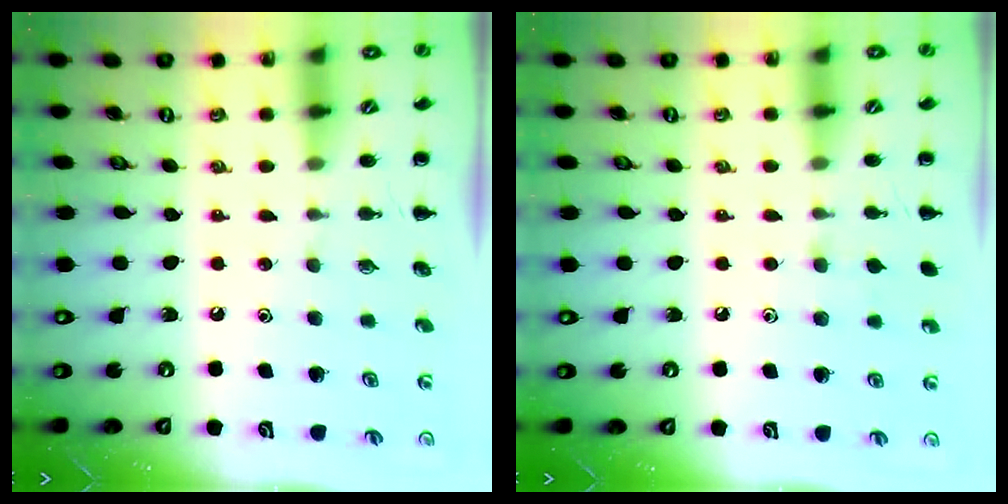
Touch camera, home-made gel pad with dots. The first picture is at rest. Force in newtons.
{"total": 4.6, "press": 4.3, "slide": 1.7}